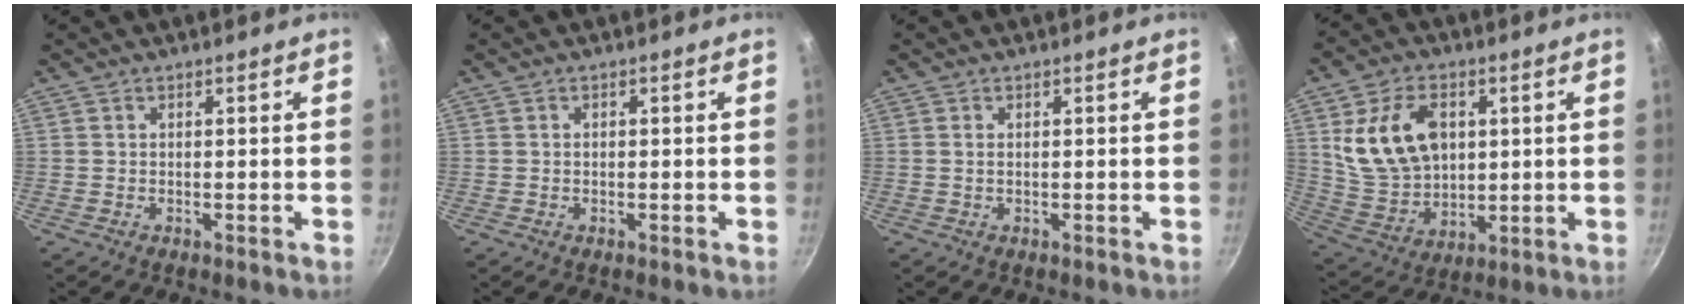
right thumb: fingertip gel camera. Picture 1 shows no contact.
{"total": 0.5, "force": [-0.1, 0.5, 0.3], "torque": [-0.004, 0.004, -0.001]}
{"total": 0.8, "force": [0.1, 0.4, 0.6], "torque": [-0.012, 0.001, 0.001]}
{"total": 15.8, "force": [3.7, 10.9, 10.8], "torque": [-0.178, -0.011, 0.083]}